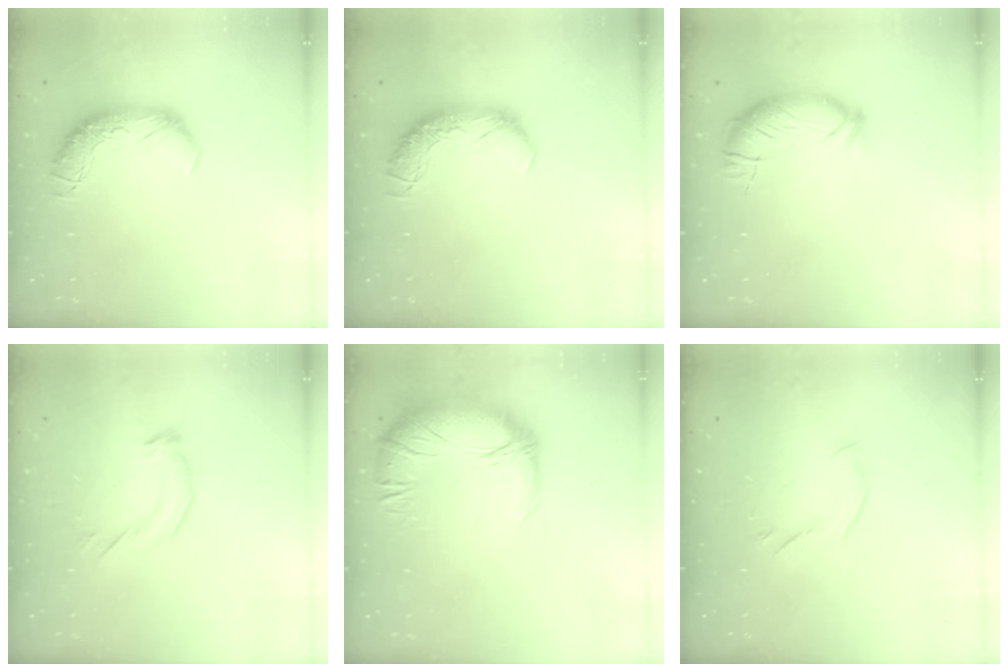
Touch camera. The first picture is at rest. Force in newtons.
{"total": 0.0}
{"total": 3.6, "press": 3.5, "slide": 0.8}
{"total": 2.6, "press": 2.0, "slide": 1.7}
{"total": 2.8, "press": 0.1, "slide": 2.8}
{"total": 5.2, "press": 5.0, "slide": 1.2}